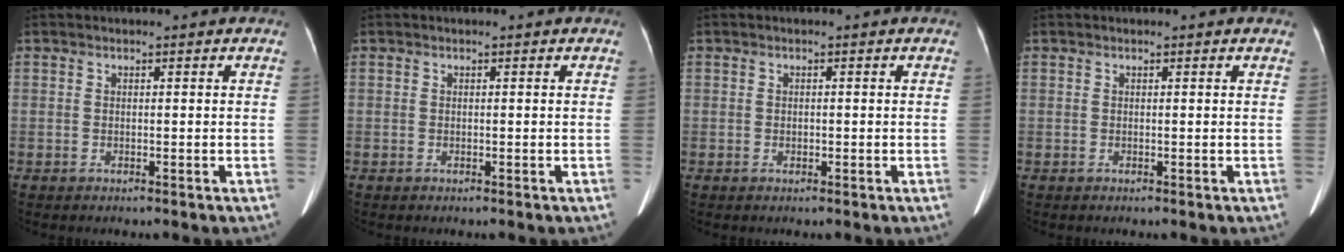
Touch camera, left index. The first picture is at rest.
{"total": 0.0}
{"total": 0.7, "force": [-0.2, 0.5, 0.4], "torque": [-0.009, 0.000, -0.003]}
{"total": 0.0}